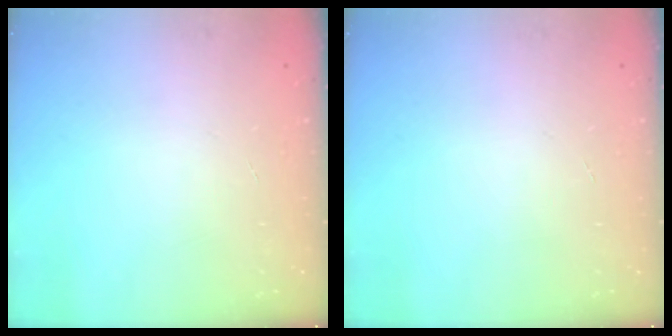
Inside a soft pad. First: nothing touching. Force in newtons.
{"total": 0.0}